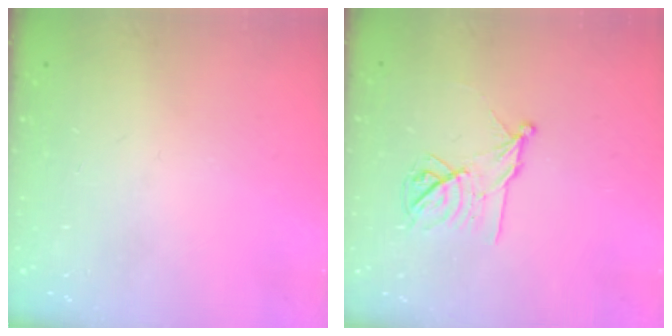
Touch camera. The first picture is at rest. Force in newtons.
{"total": 11.3, "press": 11.3, "slide": 0.5}